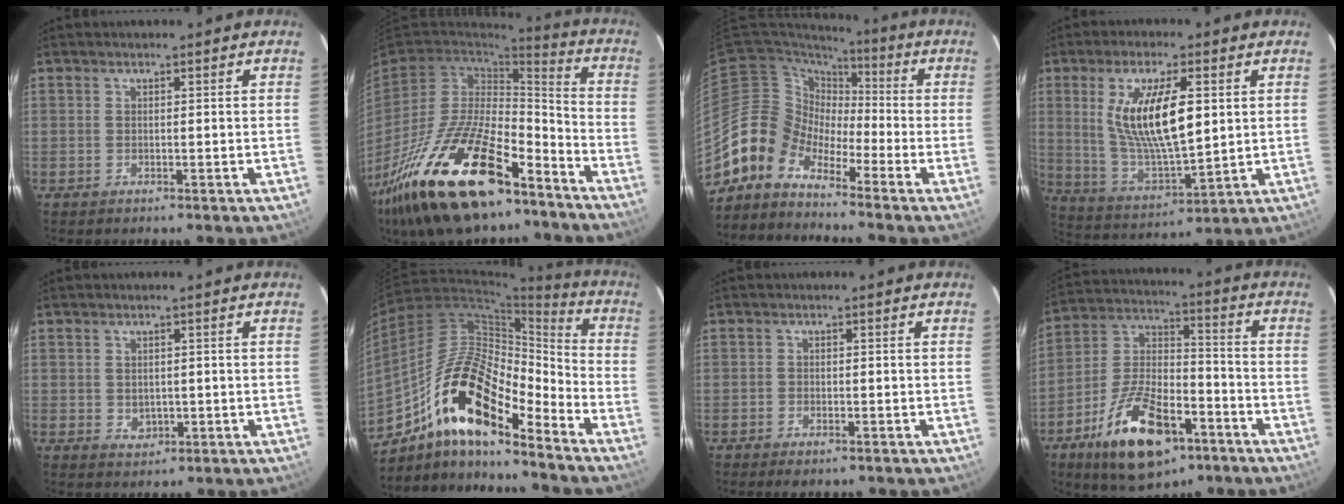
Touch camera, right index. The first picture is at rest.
{"total": 28.2, "force": [-18.3, 11.0, 18.4], "torque": [-0.362, -0.020, -0.305]}
{"total": 8.3, "force": [-5.8, 5.9, 0.1], "torque": [-0.006, 0.039, -0.138]}
{"total": 15.2, "force": [3.3, 5.0, 13.9], "torque": [-0.266, -0.006, 0.074]}
{"total": 2.5, "force": [0.1, 2.2, 1.2], "torque": [-0.020, 0.001, 0.008]}
{"total": 19.5, "force": [-12.4, 6.2, 13.6], "torque": [-0.241, 0.001, -0.238]}
{"total": 2.3, "force": [-1.7, 1.0, 1.2], "torque": [-0.031, -0.005, -0.031]}
{"total": 19.3, "force": [-10.4, 9.0, 13.6], "torque": [-0.263, 0.004, -0.171]}